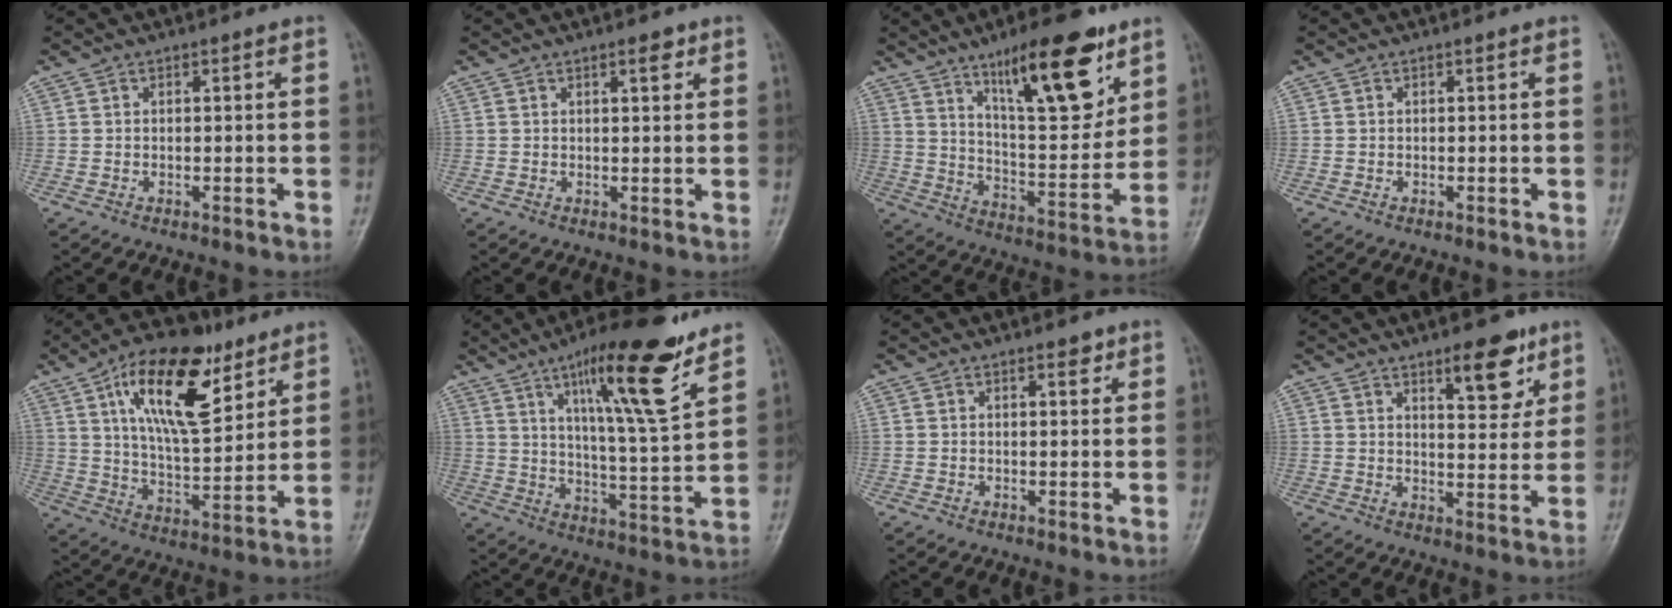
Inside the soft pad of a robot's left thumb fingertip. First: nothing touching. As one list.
[{"total": 2.3, "force": [1.4, 0.8, 1.6], "torque": [-0.017, -0.006, 0.018]}, {"total": 18.8, "force": [11.2, 5.9, 13.9], "torque": [-0.180, -0.065, 0.189]}, {"total": 0.0}, {"total": 19.6, "force": [9.7, 8.6, 14.7], "torque": [-0.213, -0.036, 0.167]}, {"total": 18.0, "force": [10.8, 2.9, 14.1], "torque": [-0.209, -0.057, 0.176]}, {"total": 2.0, "force": [1.3, 0.9, 1.3], "torque": [-0.008, -0.006, 0.017]}, {"total": 9.3, "force": [5.6, 3.6, 6.5], "torque": [-0.065, -0.033, 0.080]}]